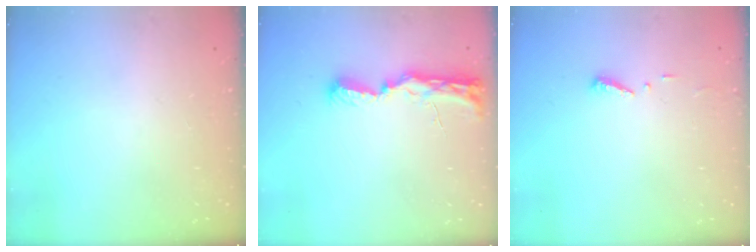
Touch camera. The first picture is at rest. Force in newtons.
{"total": 8.3, "press": 8.2, "slide": 0.8}
{"total": 3.7, "press": 3.7, "slide": 0.2}